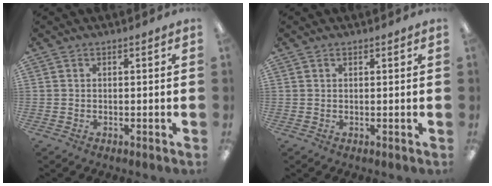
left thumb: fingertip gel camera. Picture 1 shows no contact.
{"total": 0.7, "force": [0.5, 0.4, 0.3], "torque": [-0.007, 0.002, 0.009]}